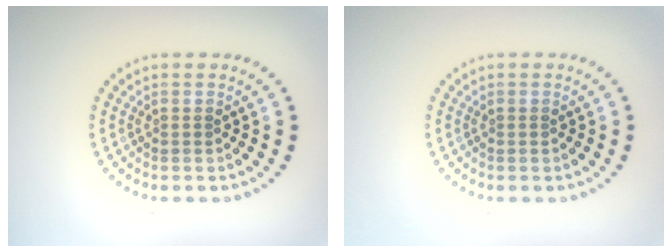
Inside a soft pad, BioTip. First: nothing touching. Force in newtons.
{"total": 0.0}